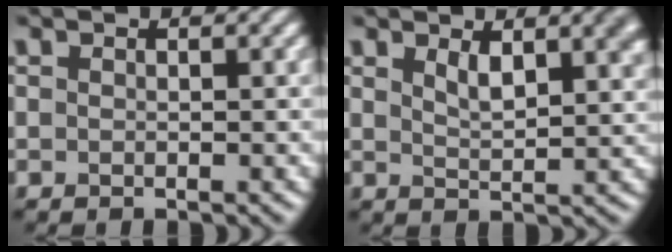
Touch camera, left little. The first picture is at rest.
{"total": 3.8, "force": [1.9, 1.3, 3.0], "torque": [-0.043, 0.001, 0.031]}